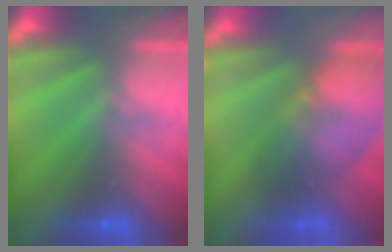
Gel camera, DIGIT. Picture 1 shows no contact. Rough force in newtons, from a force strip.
{"total": 6.8}